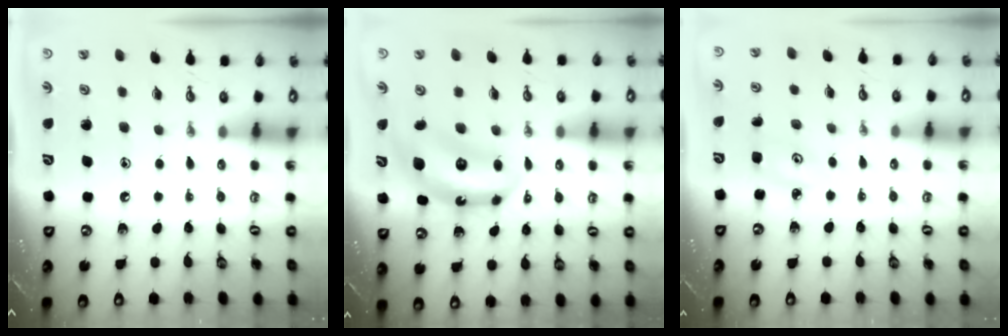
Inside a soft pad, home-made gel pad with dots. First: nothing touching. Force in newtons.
{"total": 7.1, "press": 7.1, "slide": 0.7}
{"total": 4.0, "press": 4.0, "slide": 0.5}